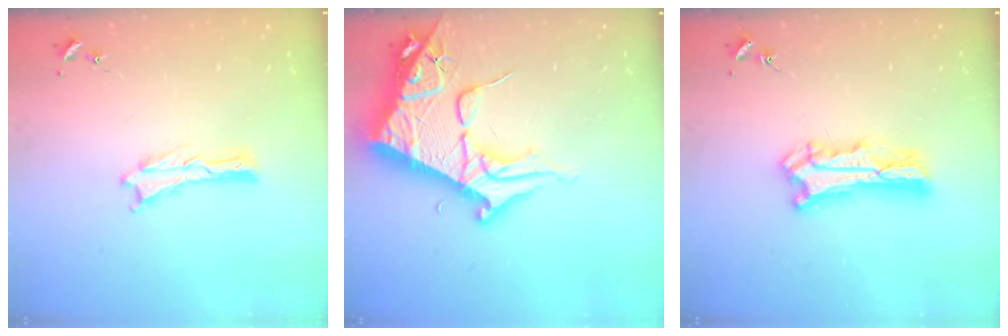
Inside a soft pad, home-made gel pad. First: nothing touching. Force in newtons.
{"total": 12.0, "press": 11.9, "slide": 1.4}
{"total": 8.5, "press": 8.5, "slide": 0.6}